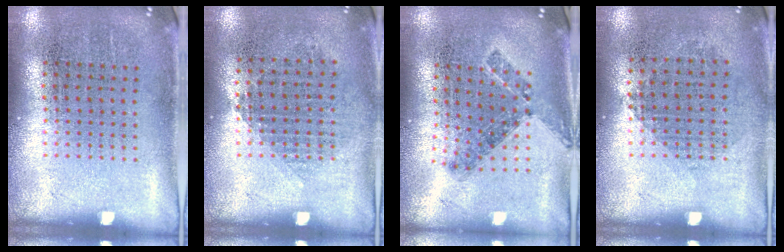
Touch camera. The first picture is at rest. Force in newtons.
{"total": 0.9, "press": 0.8, "slide": 0.4}
{"total": 0.8, "press": 0.7, "slide": 0.3}
{"total": 0.9, "press": 0.8, "slide": 0.4}